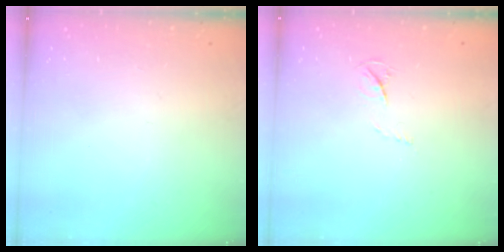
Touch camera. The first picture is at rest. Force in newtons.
{"total": 3.3, "press": 3.2, "slide": 0.5}